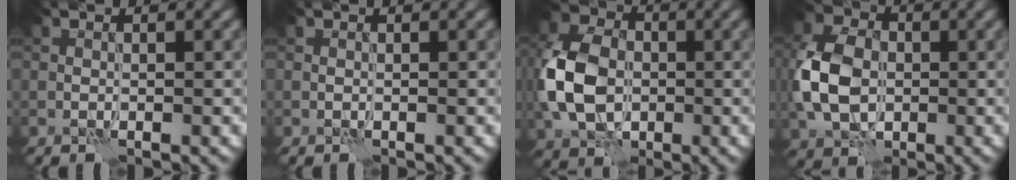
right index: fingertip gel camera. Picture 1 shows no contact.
{"total": 0.0}
{"total": 9.1, "force": [-1.1, 6.6, 6.2], "torque": [-0.143, 0.006, -0.036]}
{"total": 7.8, "force": [-0.8, 5.7, 5.3], "torque": [-0.123, 0.008, -0.028]}